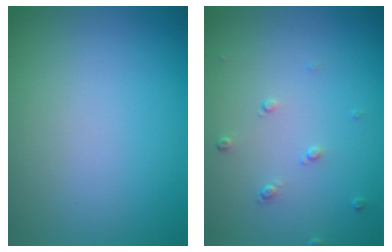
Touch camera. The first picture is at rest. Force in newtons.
{"total": 0.9, "press": 0.6, "slide": 0.7}